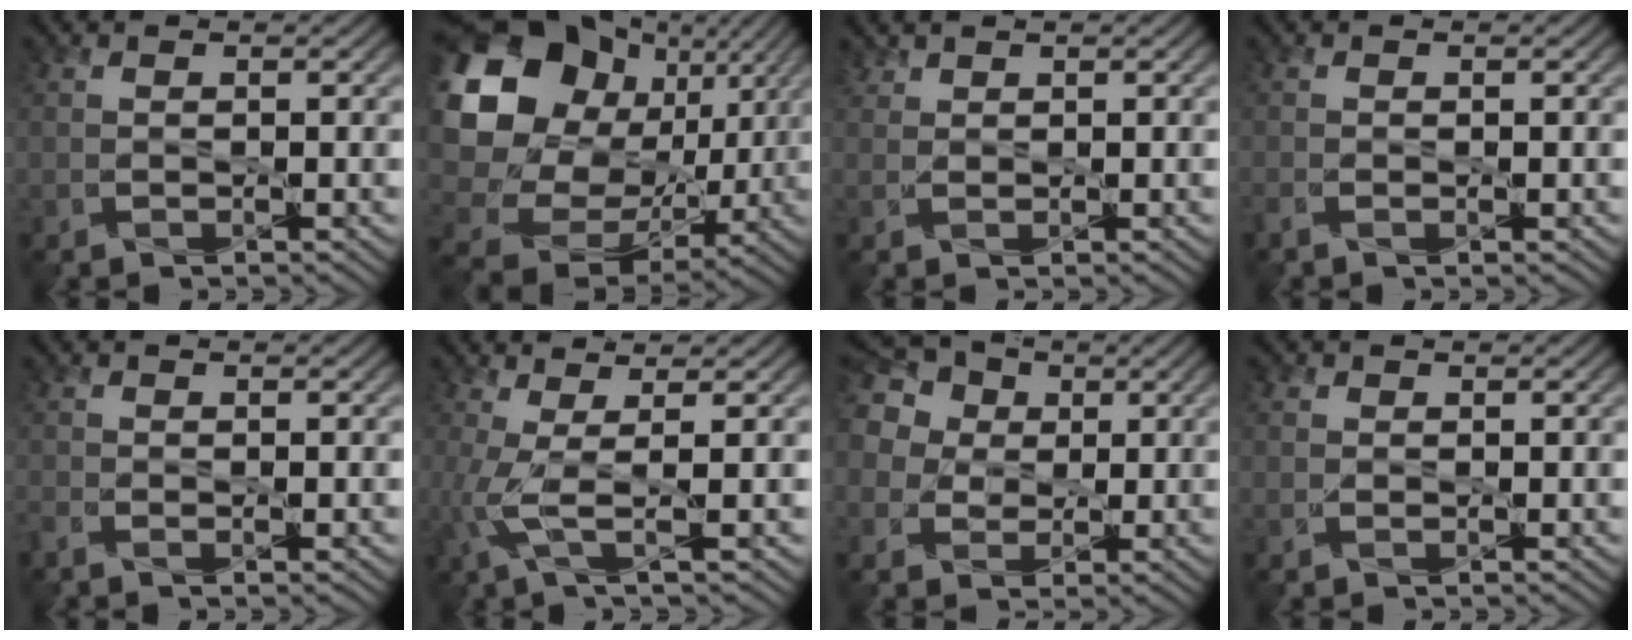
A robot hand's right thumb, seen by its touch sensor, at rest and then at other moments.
{"total": 21.3, "force": [5.0, 17.6, 11.0], "torque": [-0.292, 0.008, 0.111]}
{"total": 1.5, "force": [1.4, 0.6, 0.3], "torque": [-0.012, 0.004, 0.032]}
{"total": 1.6, "force": [-0.9, 0.5, 1.2], "torque": [-0.030, -0.006, -0.020]}
{"total": 1.9, "force": [-1.3, 0.6, 1.3], "torque": [-0.032, -0.008, -0.030]}
{"total": 3.8, "force": [0.1, 0.7, 3.8], "torque": [-0.088, 0.003, -0.002]}
{"total": 12.1, "force": [3.6, 10.2, 5.5], "torque": [-0.181, 0.029, 0.054]}
{"total": 0.8, "force": [0.1, 0.7, 0.2], "torque": [-0.003, -0.004, 0.000]}